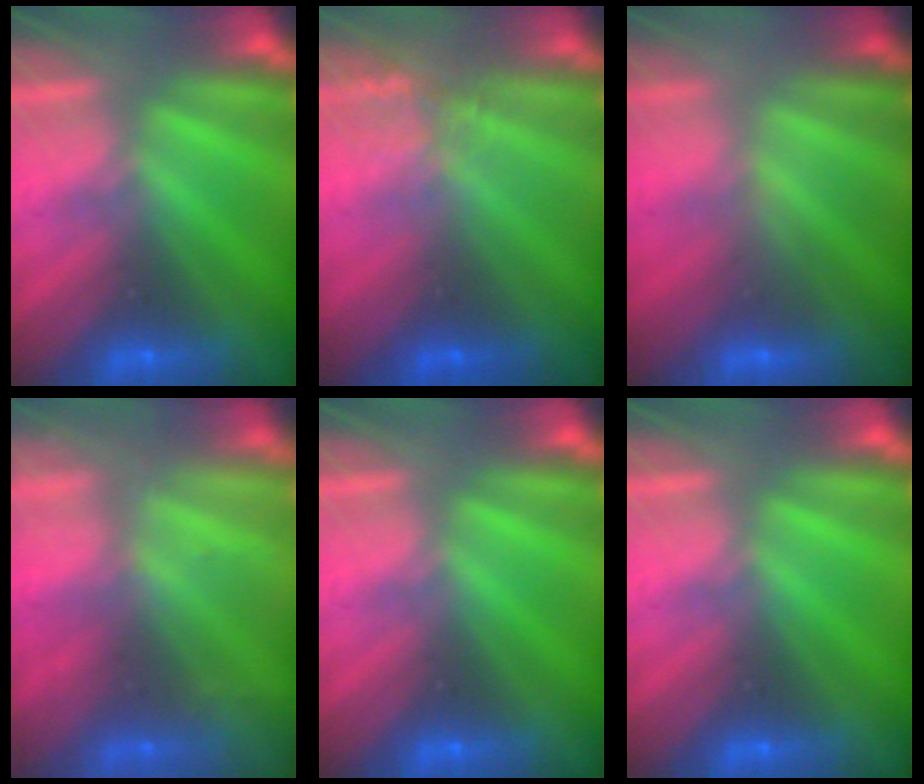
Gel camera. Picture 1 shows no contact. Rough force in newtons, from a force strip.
{"total": 2.7}
{"total": 2.2}
{"total": 2.3}
{"total": 0.0}
{"total": 0.0}